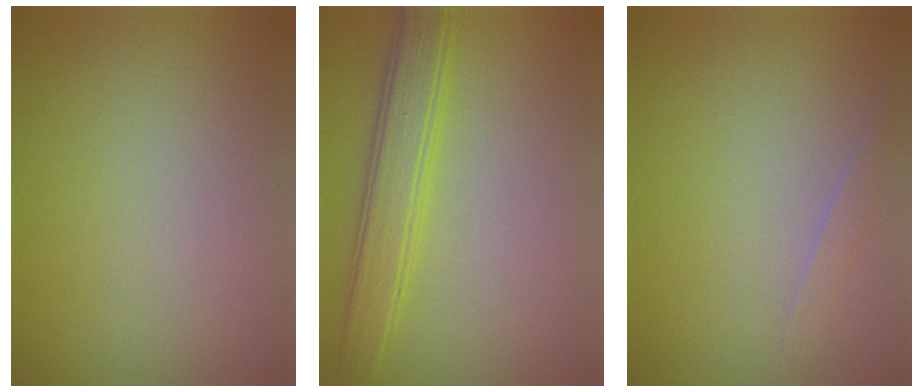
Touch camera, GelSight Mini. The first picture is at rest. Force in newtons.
{"total": 4.3, "press": 4.3, "slide": 0.1}
{"total": 0.8, "press": 0.8, "slide": 0.0}